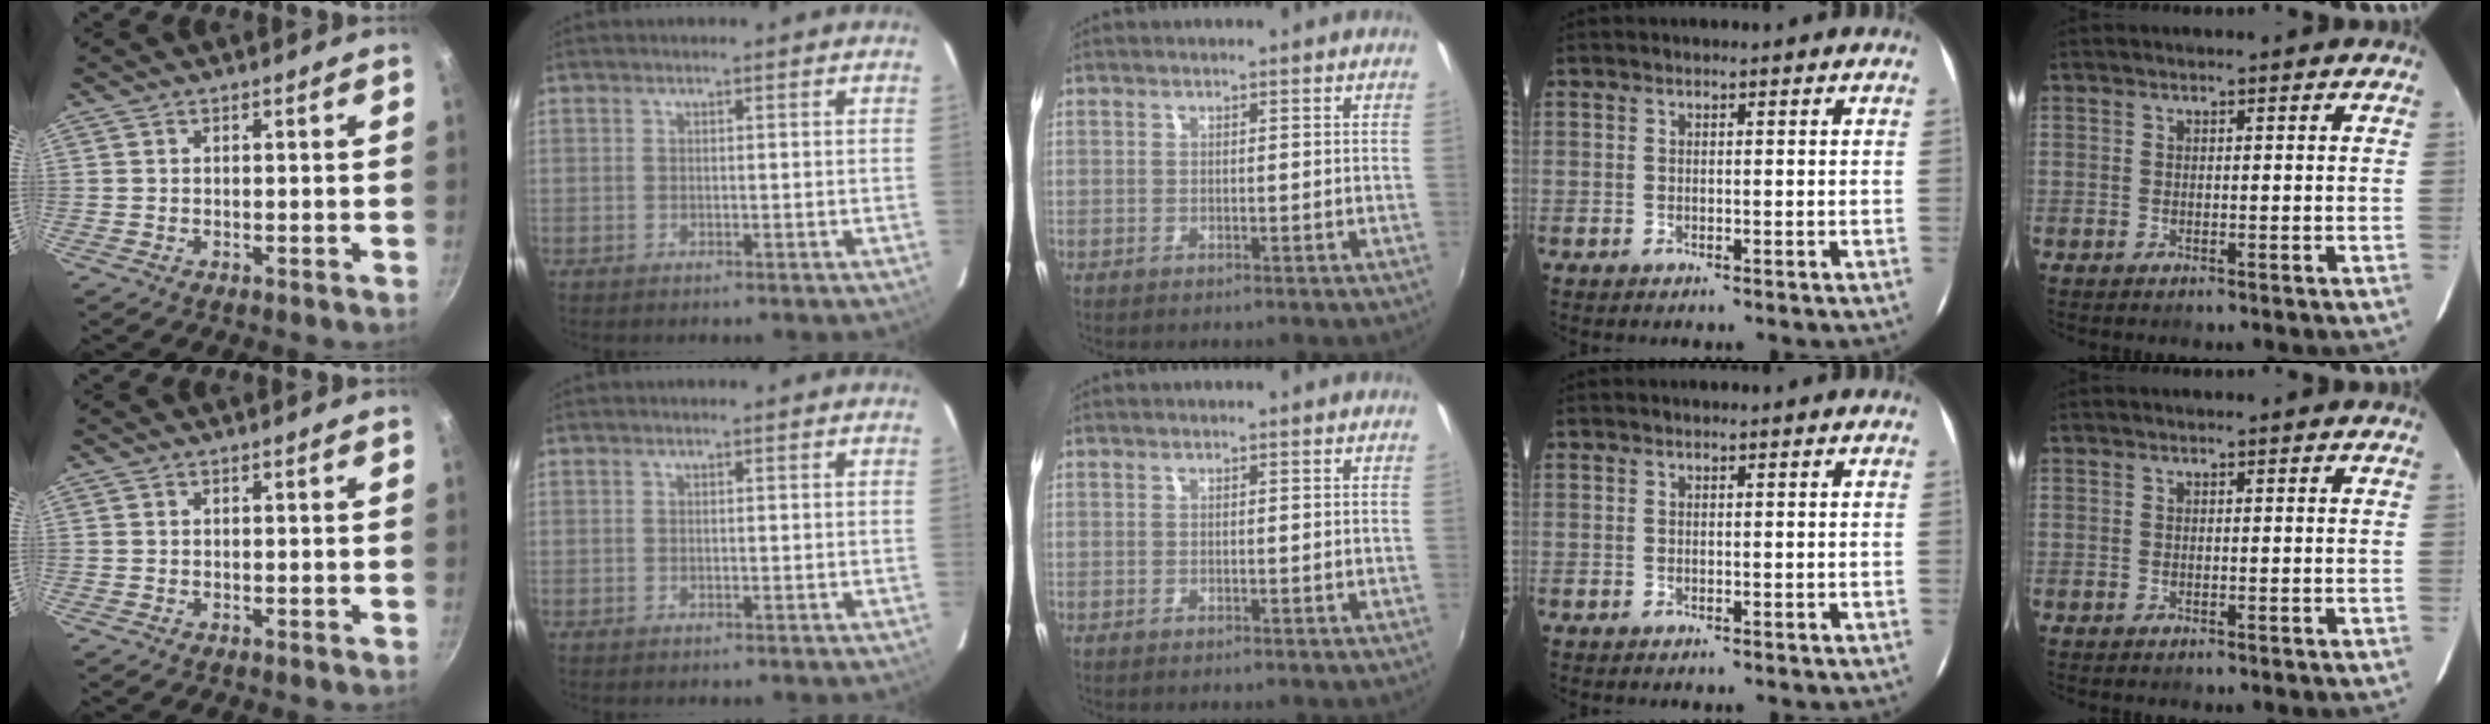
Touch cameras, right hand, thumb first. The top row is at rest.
{}